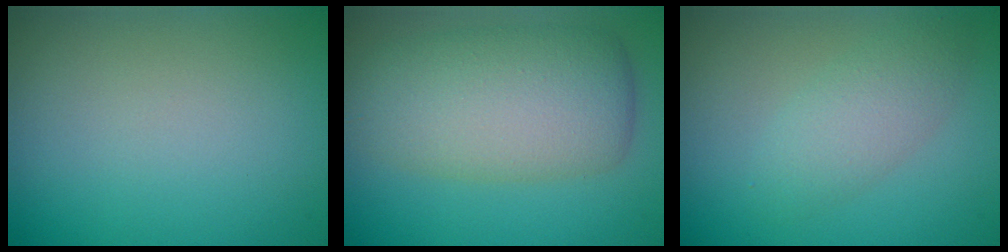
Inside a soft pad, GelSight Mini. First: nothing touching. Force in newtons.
{"total": 7.5, "press": 7.4, "slide": 0.6}
{"total": 2.7, "press": 2.7, "slide": 0.1}